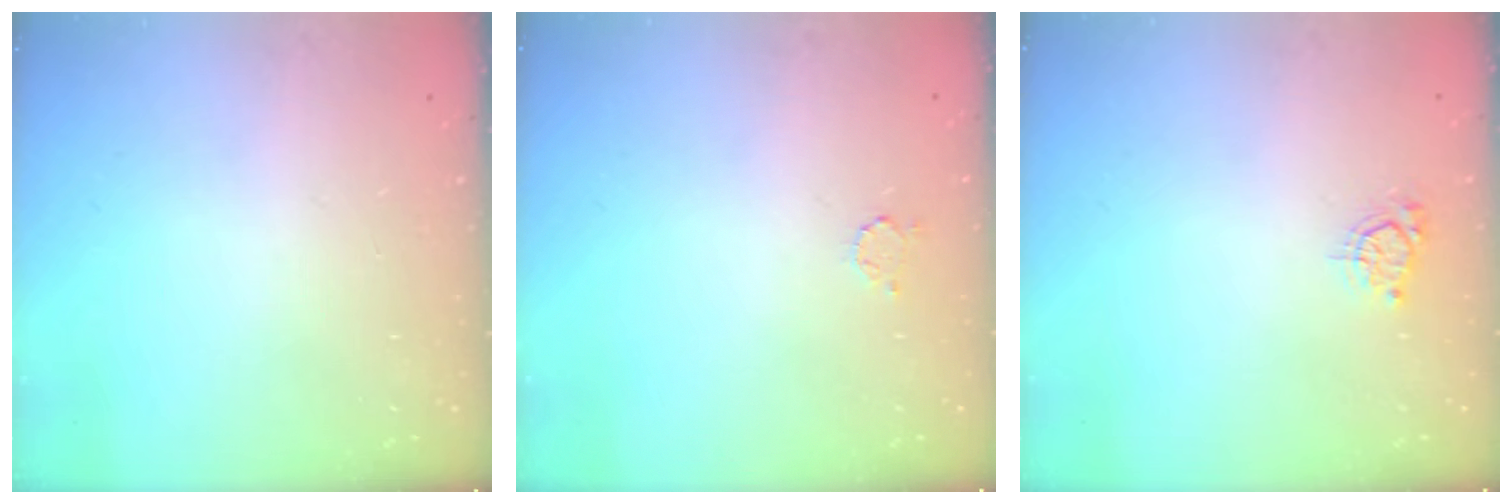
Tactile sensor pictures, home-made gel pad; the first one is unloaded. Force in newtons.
{"total": 2.3, "press": 2.3, "slide": 0.3}
{"total": 6.2, "press": 6.2, "slide": 0.8}